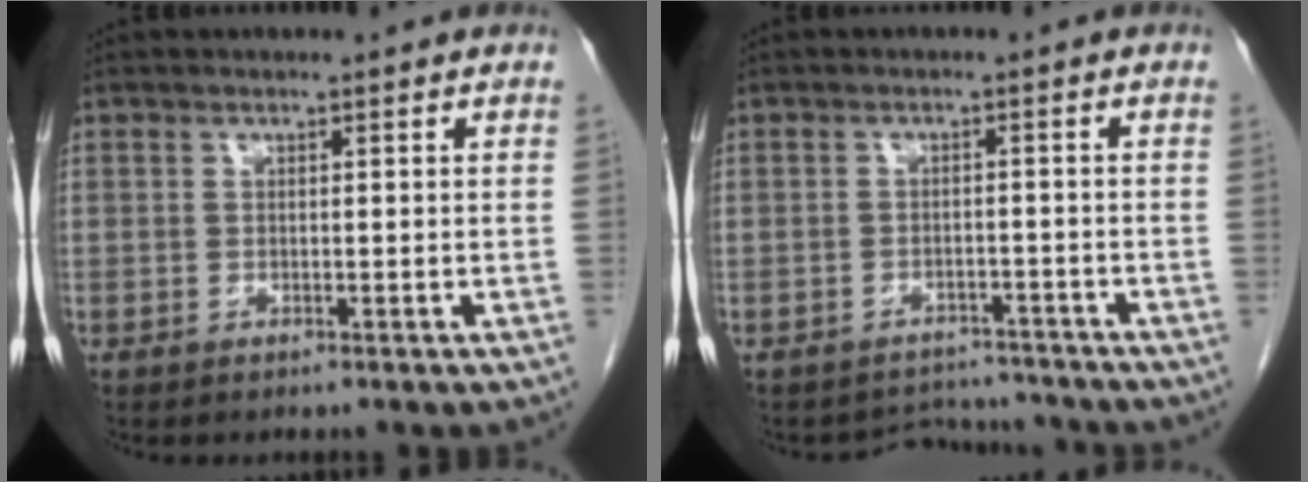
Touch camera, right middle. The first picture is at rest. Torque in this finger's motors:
{"motor_torque": [-0.39, -0.33, -0.22, -0.04]}